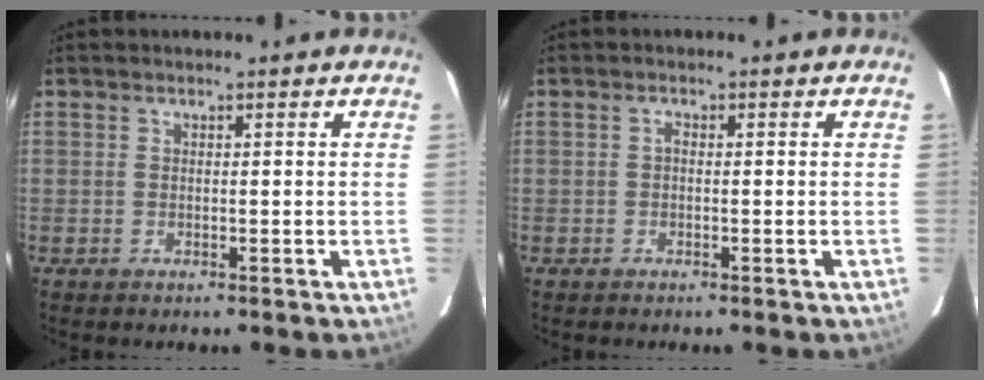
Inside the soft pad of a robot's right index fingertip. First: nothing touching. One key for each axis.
{"total": 0.5, "fx": -0.1, "fy": 0.3, "fz": 0.4, "tx": -0.007, "ty": 0.004, "tz": -0.004}